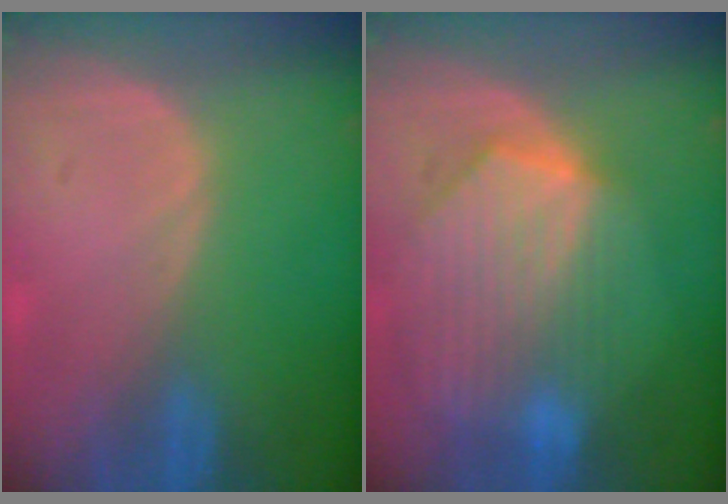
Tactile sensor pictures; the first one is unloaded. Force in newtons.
{"total": 10.0, "press": 8.8, "slide": 4.7}